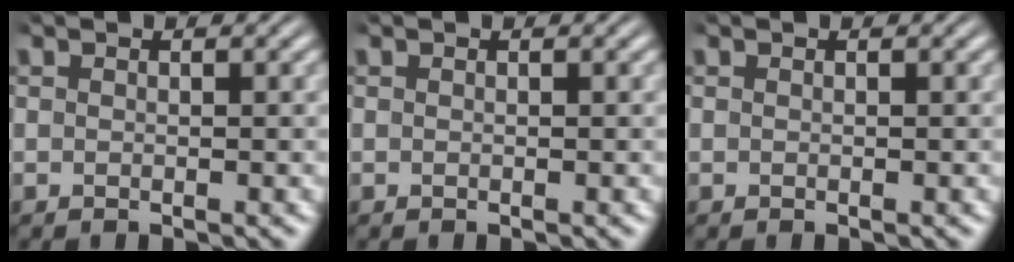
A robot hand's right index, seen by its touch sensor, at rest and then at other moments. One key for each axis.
{"total": 0.0}
{"total": 0.0}